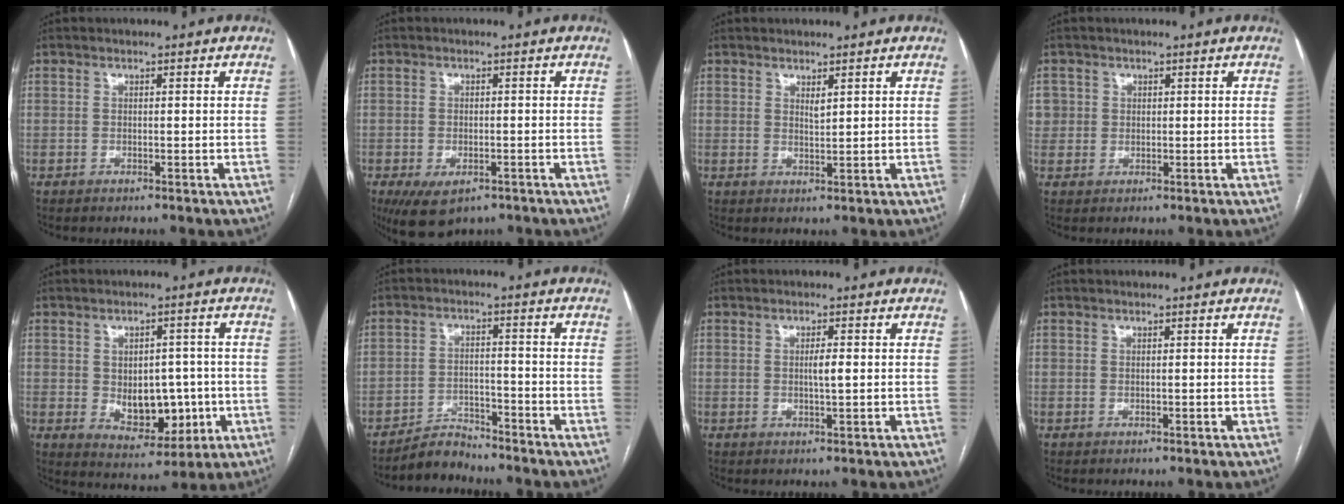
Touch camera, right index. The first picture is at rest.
{"total": 6.8, "force": [-4.1, 3.5, 4.1], "torque": [-0.068, -0.008, -0.057]}
{"total": 1.2, "force": [0.8, 0.3, 0.9], "torque": [-0.019, -0.005, 0.017]}
{"total": 3.6, "force": [0.7, 3.5, 0.5], "torque": [-0.009, 0.012, 0.018]}
{"total": 9.2, "force": [-1.0, 5.9, 7.0], "torque": [-0.092, 0.006, 0.001]}
{"total": 4.4, "force": [-4.3, 1.0, -0.1], "torque": [0.003, -0.002, -0.075]}
{"total": 2.0, "force": [0.1, 0.2, 2.0], "torque": [-0.036, 0.000, 0.002]}
{"total": 0.0}